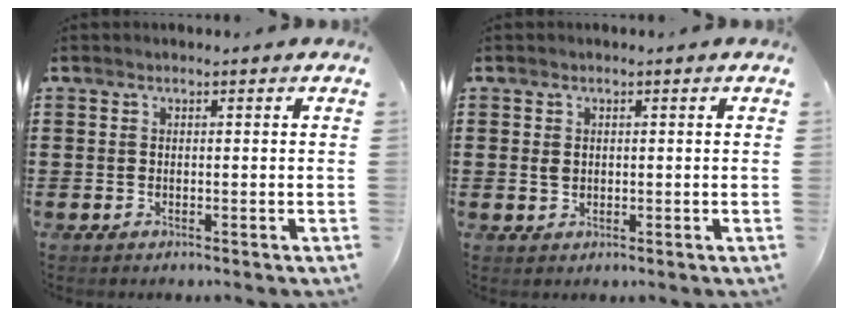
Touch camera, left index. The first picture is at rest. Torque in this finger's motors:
{"motor_torque": [-0.76, 0.96, -0.26, -0.05]}